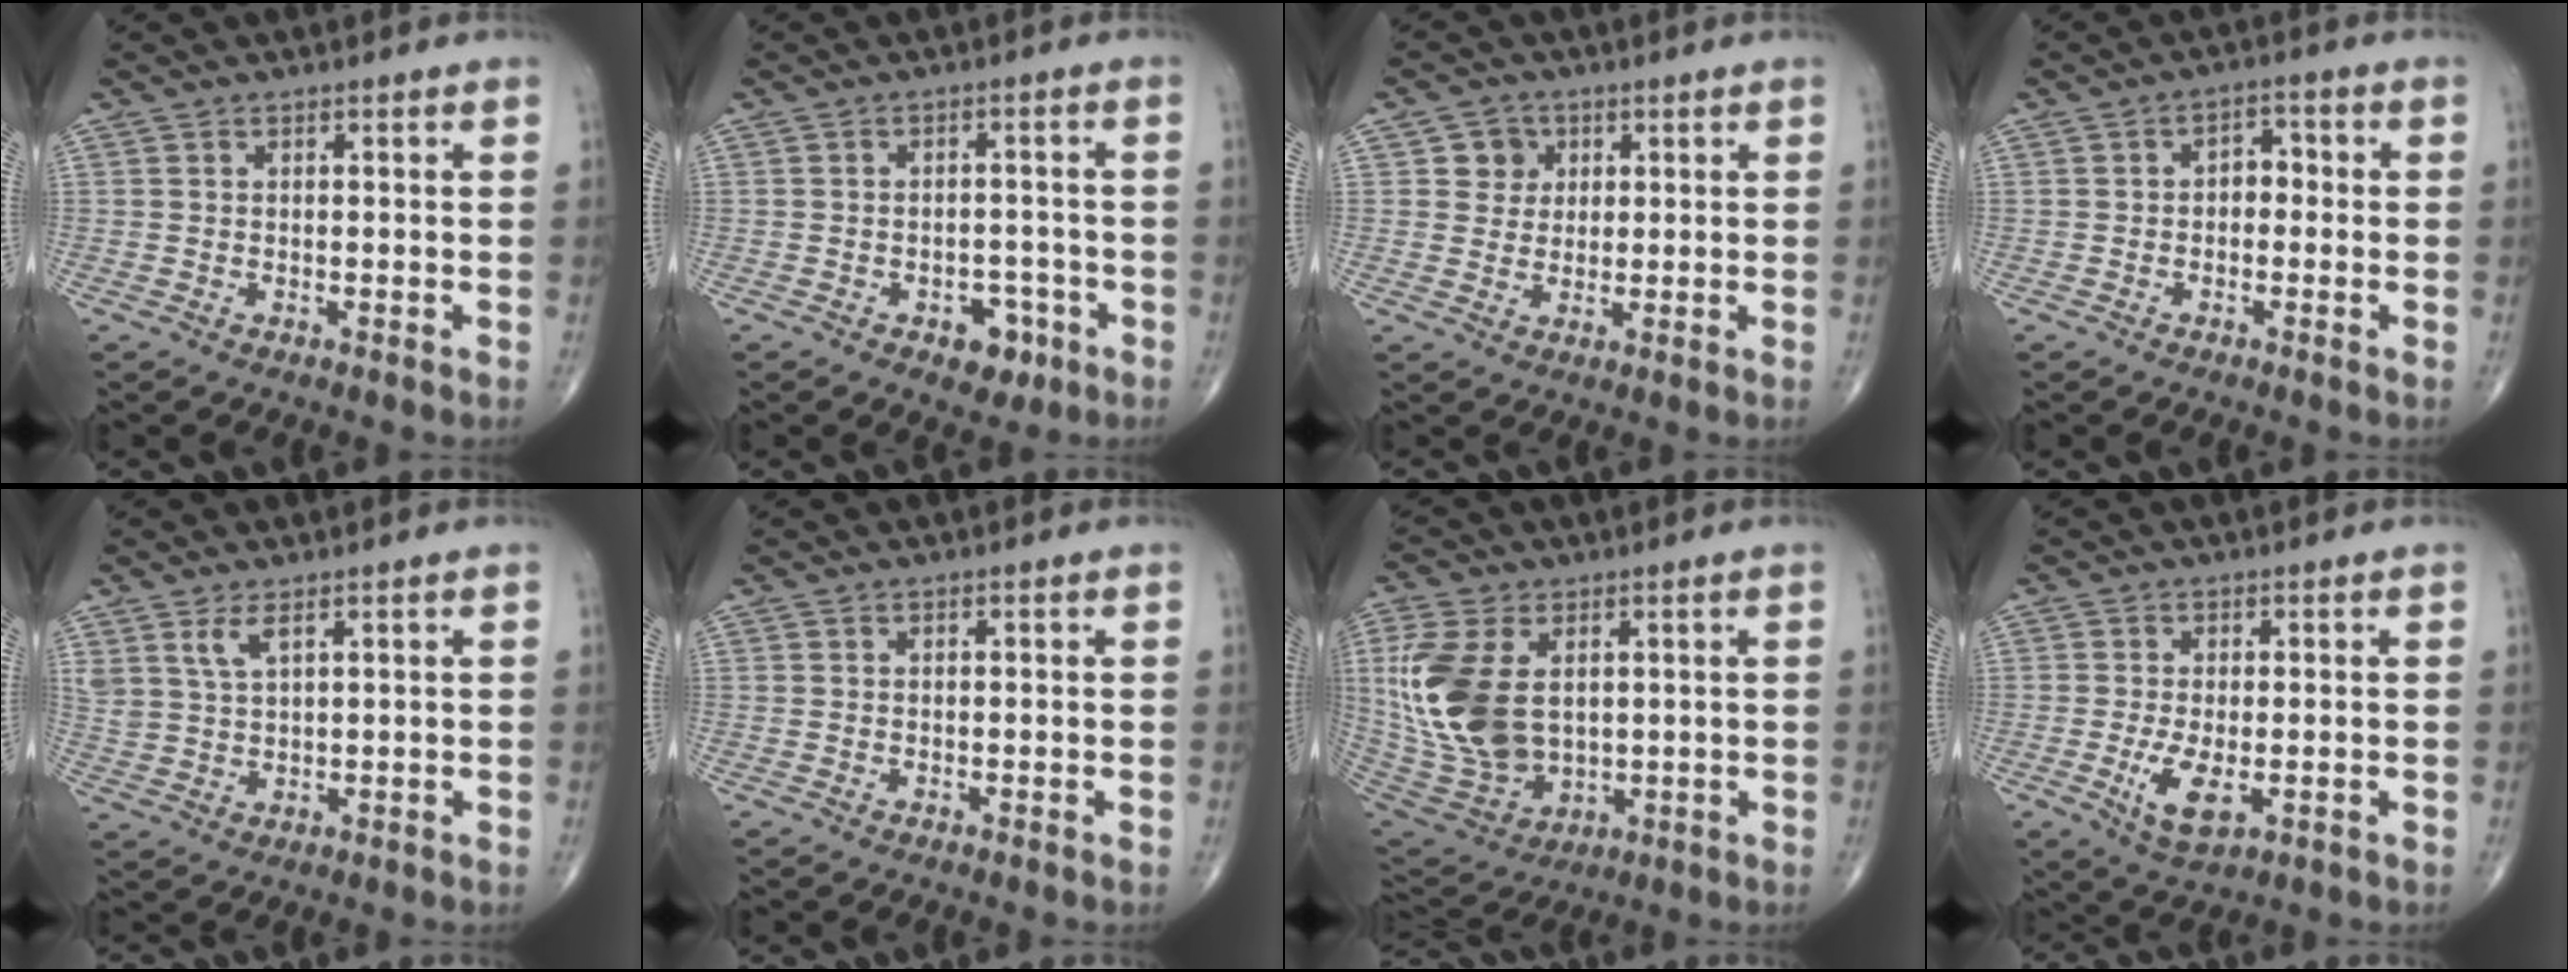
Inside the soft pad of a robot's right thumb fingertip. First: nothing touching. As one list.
[{"total": 5.3, "force": [-2.7, 3.4, 3.0], "torque": [-0.013, 0.021, -0.033]}, {"total": 4.4, "force": [1.4, 4.0, 0.9], "torque": [0.012, 0.000, 0.018]}, {"total": 3.6, "force": [-0.3, 2.5, 2.6], "torque": [-0.021, 0.016, -0.015]}, {"total": 4.1, "force": [2.5, 1.5, 2.9], "torque": [-0.061, -0.012, 0.057]}, {"total": 0.0}, {"total": 18.6, "force": [2.8, 11.7, 14.2], "torque": [-0.308, -0.020, 0.071]}, {"total": 6.0, "force": [-1.4, 2.6, 5.2], "torque": [-0.098, -0.013, -0.018]}]